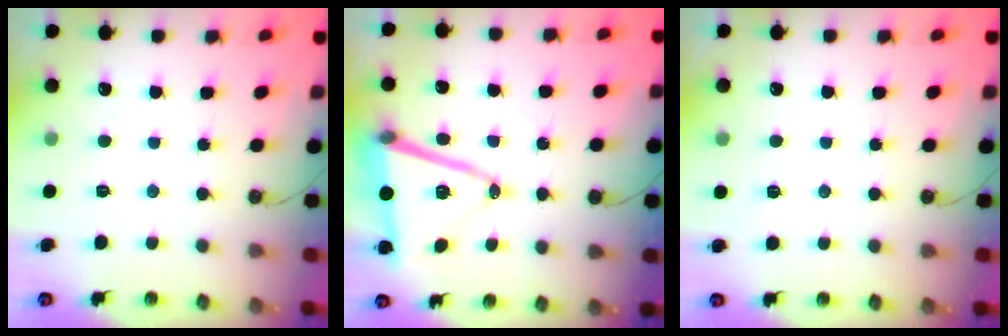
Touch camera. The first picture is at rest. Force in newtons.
{"total": 13.8, "press": 13.2, "slide": 4.0}
{"total": 2.4, "press": 1.7, "slide": 1.7}